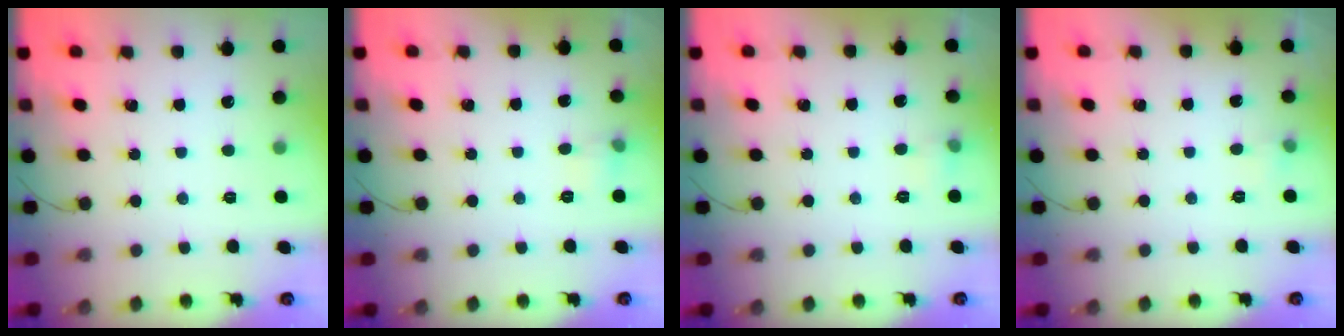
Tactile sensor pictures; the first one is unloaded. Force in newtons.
{"total": 4.4, "press": 4.2, "slide": 1.2}
{"total": 5.2, "press": 3.9, "slide": 3.4}
{"total": 3.4, "press": 3.1, "slide": 1.3}